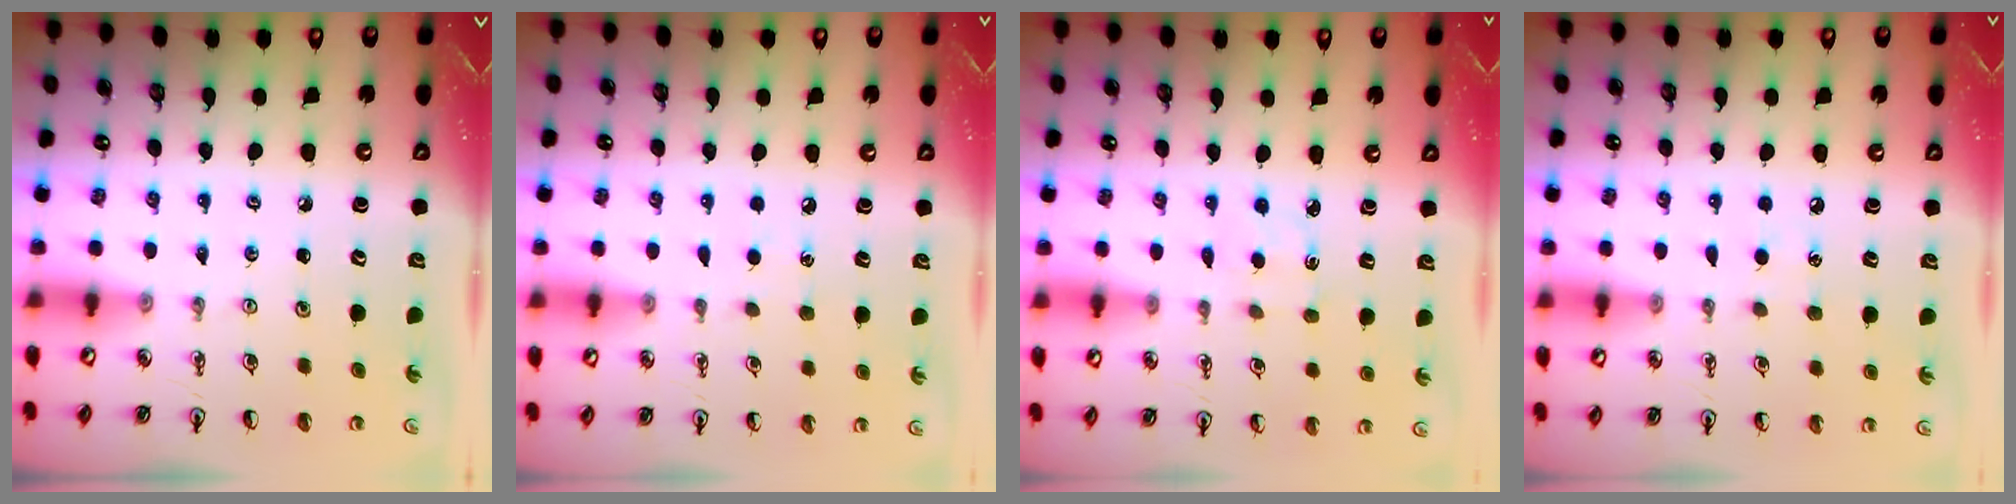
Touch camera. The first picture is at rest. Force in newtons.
{"total": 3.7, "press": 3.6, "slide": 0.4}
{"total": 1.7, "press": 1.6, "slide": 0.4}
{"total": 4.8, "press": 4.8, "slide": 0.5}